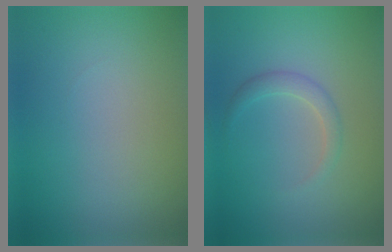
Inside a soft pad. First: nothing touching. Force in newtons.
{"total": 1.6, "press": 1.6, "slide": 0.1}